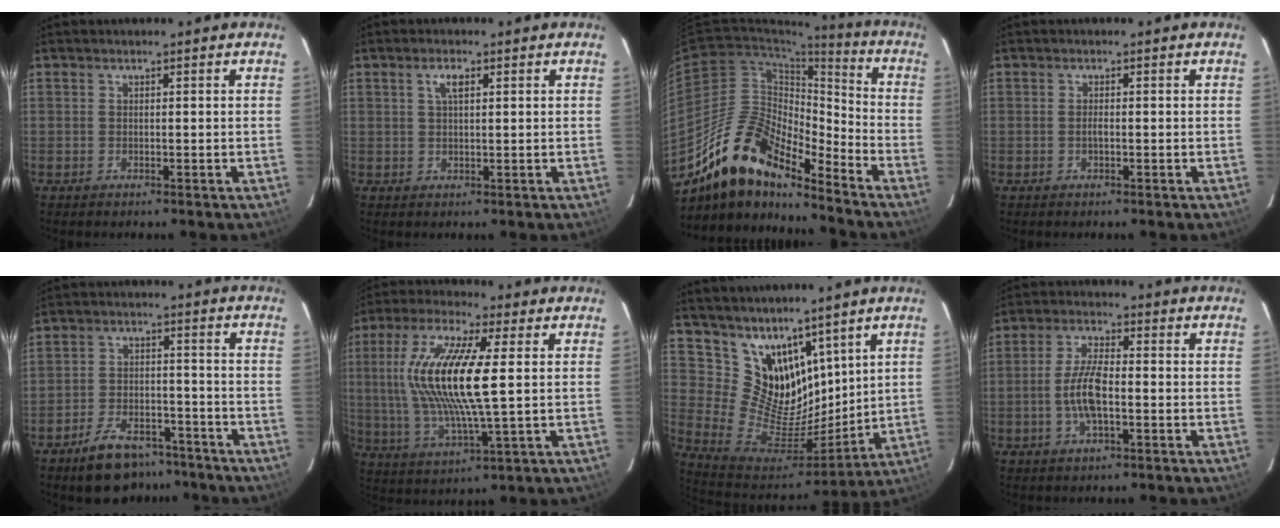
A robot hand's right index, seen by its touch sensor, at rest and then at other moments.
{"total": 2.5, "force": [1.0, 0.9, 2.1], "torque": [-0.041, 0.006, 0.019]}
{"total": 17.4, "force": [-13.8, 5.4, 9.1], "torque": [-0.164, 0.004, -0.263]}
{"total": 0.8, "force": [-0.3, 0.2, 0.7], "torque": [-0.016, -0.001, -0.004]}
{"total": 11.2, "force": [-8.5, 5.6, 4.7], "torque": [-0.105, 0.018, -0.118]}
{"total": 17.3, "force": [2.2, 3.4, 16.8], "torque": [-0.328, 0.001, 0.042]}
{"total": 14.5, "force": [10.2, 8.8, 5.1], "torque": [-0.099, -0.011, 0.212]}
{"total": 7.2, "force": [-1.7, 2.4, 6.6], "torque": [-0.137, 0.003, -0.033]}